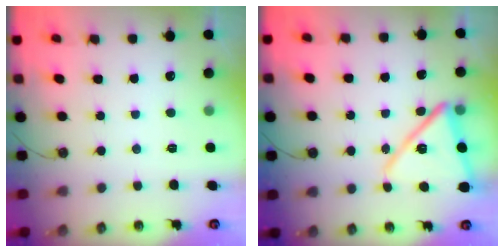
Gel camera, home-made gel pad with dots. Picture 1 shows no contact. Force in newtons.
{"total": 15.0, "press": 14.9, "slide": 1.5}